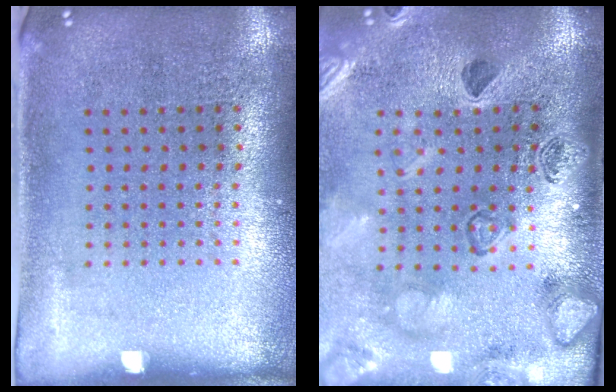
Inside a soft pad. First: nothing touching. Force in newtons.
{"total": 2.5, "press": 2.4, "slide": 0.8}